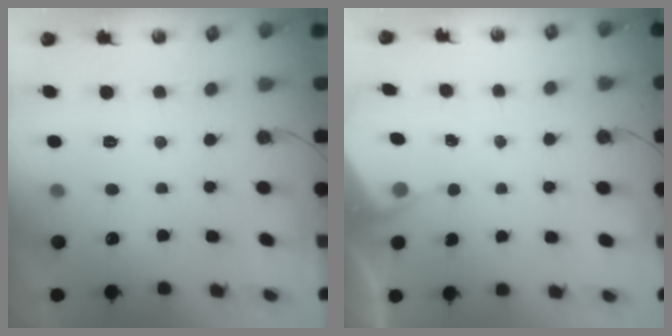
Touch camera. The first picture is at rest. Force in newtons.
{"total": 2.9, "press": 2.9, "slide": 0.4}